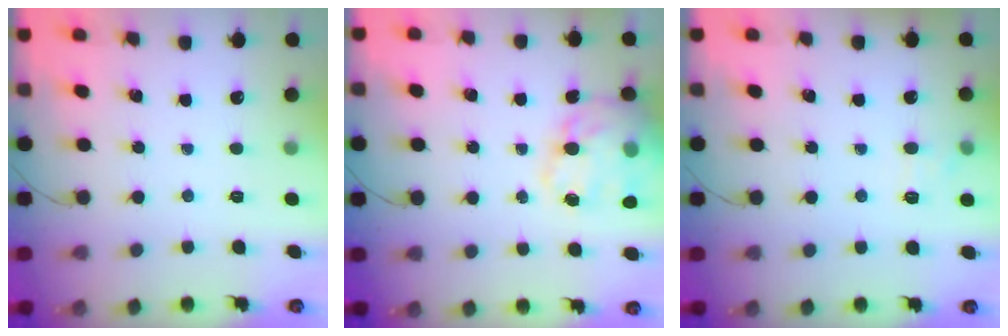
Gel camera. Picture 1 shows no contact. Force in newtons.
{"total": 21.3, "press": 20.8, "slide": 4.4}
{"total": 7.5, "press": 7.4, "slide": 1.6}